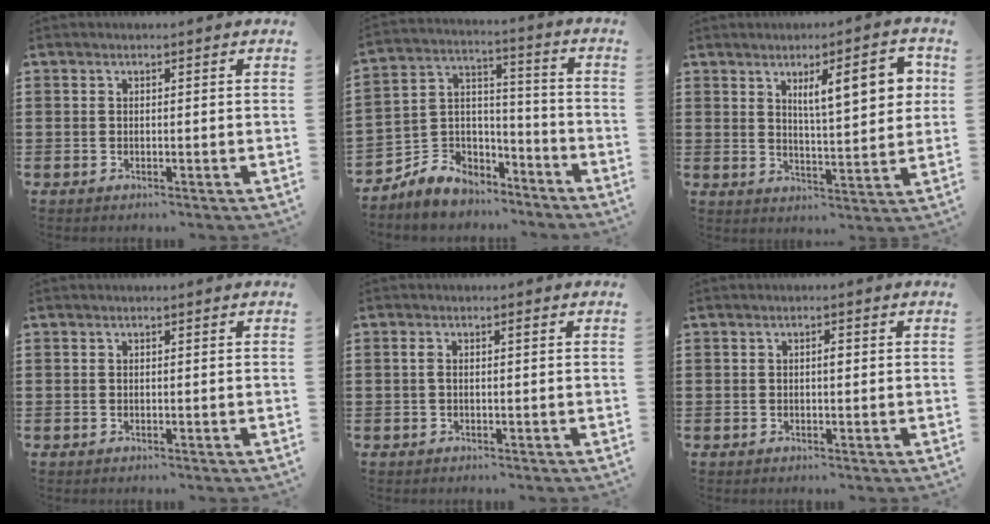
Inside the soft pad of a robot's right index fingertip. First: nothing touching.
{"total": 6.3, "force": [-5.2, 3.6, 0.2], "torque": [-0.036, 0.004, -0.107]}
{"total": 9.1, "force": [3.5, 2.3, 8.1], "torque": [-0.126, -0.003, 0.050]}
{"total": 0.0}
{"total": 1.3, "force": [0.0, 0.3, 1.2], "torque": [-0.024, 0.000, -0.001]}
{"total": 1.1, "force": [0.0, 0.3, 1.0], "torque": [-0.020, 0.000, 0.000]}